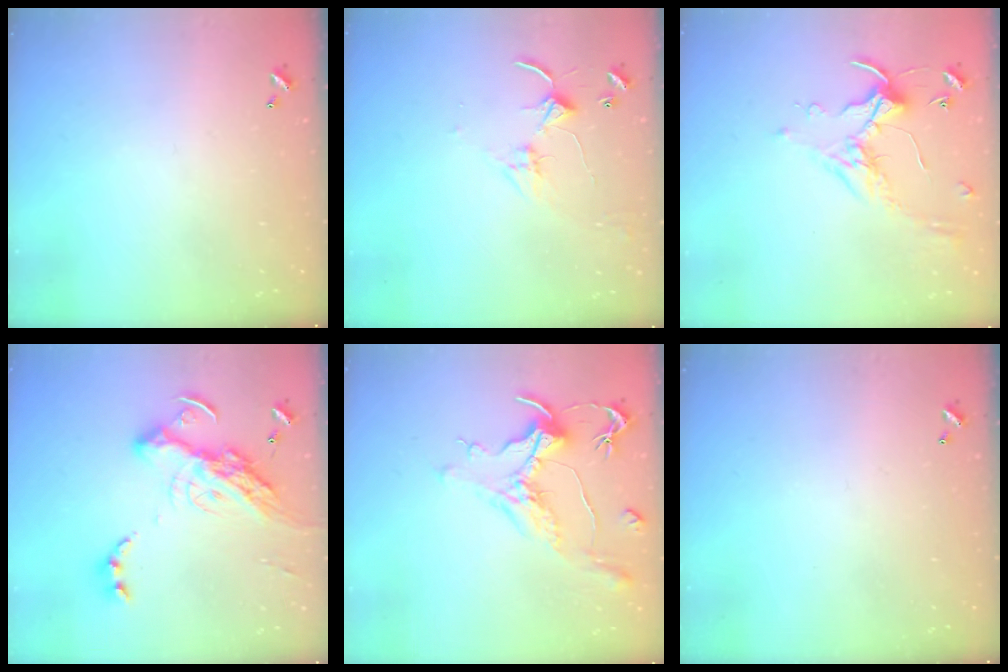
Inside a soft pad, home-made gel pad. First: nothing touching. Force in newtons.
{"total": 2.8, "press": 2.8, "slide": 0.4}
{"total": 0.7, "press": 0.6, "slide": 0.4}
{"total": 21.4, "press": 21.3, "slide": 1.9}
{"total": 1.3, "press": 1.1, "slide": 0.7}
{"total": 0.0}